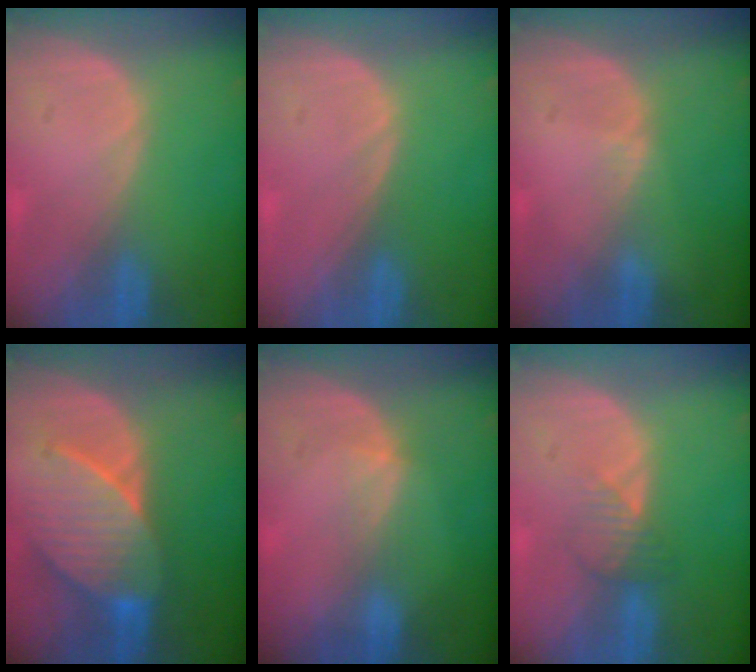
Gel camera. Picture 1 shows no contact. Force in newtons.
{"total": 0.0}
{"total": 0.5, "press": 0.5, "slide": 0.2}
{"total": 8.5, "press": 8.3, "slide": 1.5}
{"total": 2.1, "press": 1.7, "slide": 1.2}
{"total": 2.7, "press": 2.7, "slide": 0.3}